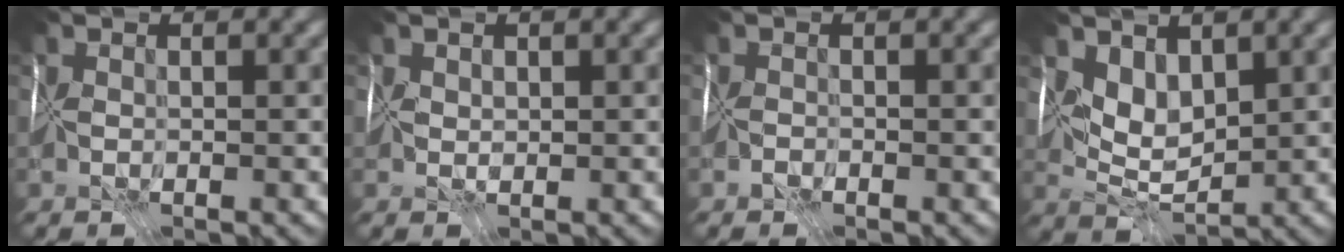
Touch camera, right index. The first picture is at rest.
{"total": 1.0, "force": [0.9, 0.5, 0.1], "torque": [0.005, 0.010, 0.021]}
{"total": 1.6, "force": [-1.6, 0.4, 0.0], "torque": [0.011, -0.003, -0.030]}
{"total": 1.9, "force": [1.8, 0.2, 0.5], "torque": [-0.005, -0.011, 0.033]}